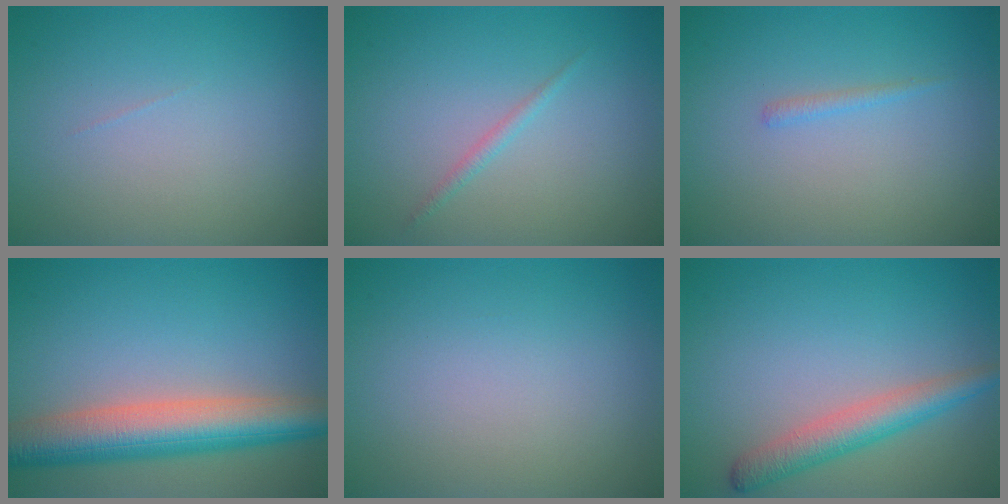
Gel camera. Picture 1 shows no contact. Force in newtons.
{"total": 0.8, "press": 0.8, "slide": 0.1}
{"total": 0.7, "press": 0.7, "slide": 0.1}
{"total": 7.7, "press": 7.7, "slide": 0.4}
{"total": 0.0}
{"total": 3.7, "press": 3.6, "slide": 0.3}